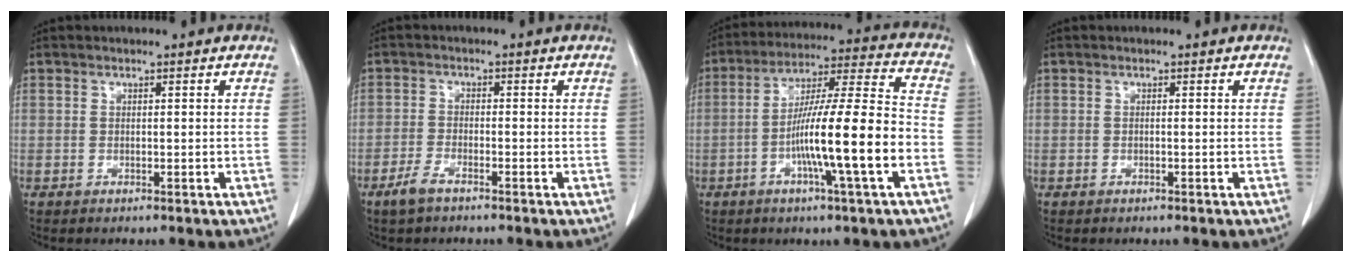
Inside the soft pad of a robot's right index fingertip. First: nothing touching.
{"total": 3.1, "force": [-2.2, 0.8, 2.0], "torque": [-0.046, -0.002, -0.043]}
{"total": 15.7, "force": [-4.6, -0.3, 15.0], "torque": [-0.258, 0.007, -0.080]}
{"total": 0.0}